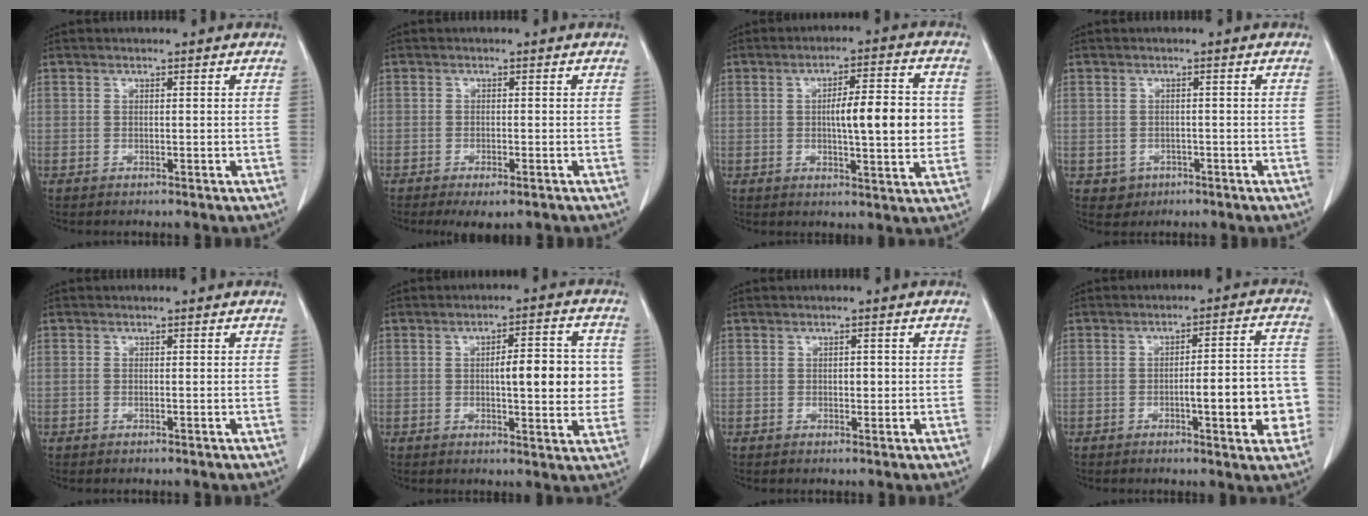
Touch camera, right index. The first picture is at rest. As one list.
[{"total": 3.8, "force": [-2.5, 1.1, 2.6], "torque": [-0.036, -0.006, -0.034]}, {"total": 10.5, "force": [0.2, 2.0, 10.3], "torque": [-0.150, 0.012, 0.003]}, {"total": 2.5, "force": [-1.0, 2.2, 0.3], "torque": [0.001, 0.008, -0.010]}, {"total": 0.0}, {"total": 9.6, "force": [0.4, 2.6, 9.2], "torque": [-0.120, 0.014, 0.006]}, {"total": 1.2, "force": [0.0, 0.7, 1.0], "torque": [-0.014, 0.001, 0.001]}, {"total": 10.7, "force": [-2.5, 2.1, 10.2], "torque": [-0.123, 0.023, -0.028]}]